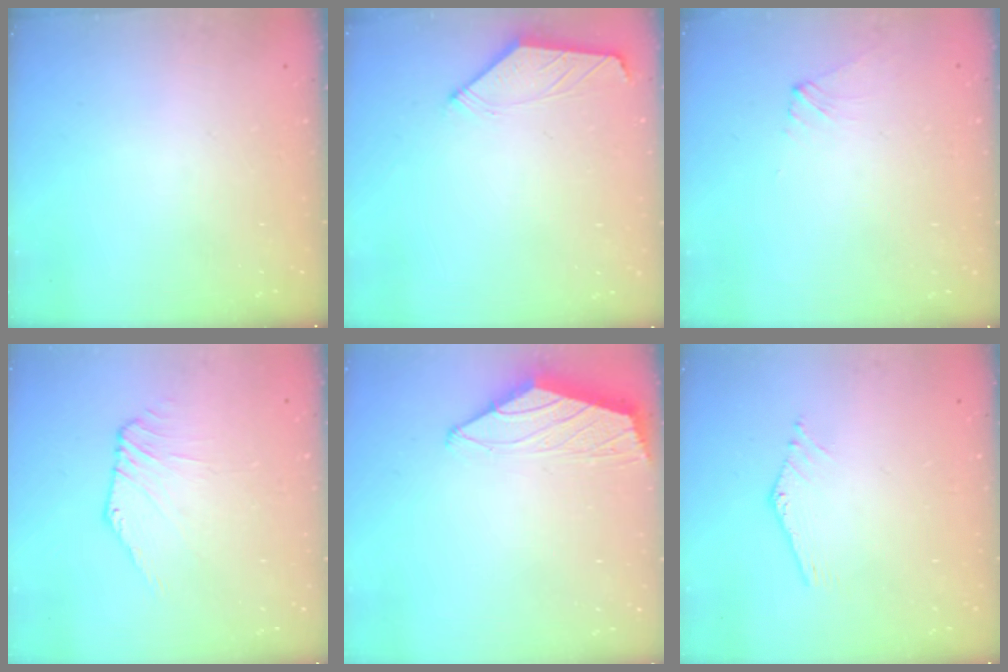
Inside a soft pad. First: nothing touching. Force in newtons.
{"total": 2.0, "press": 1.9, "slide": 0.5}
{"total": 2.0, "press": 2.0, "slide": 0.3}
{"total": 1.1, "press": 1.1, "slide": 0.3}
{"total": 1.4, "press": 1.3, "slide": 0.5}
{"total": 1.2, "press": 1.2, "slide": 0.1}